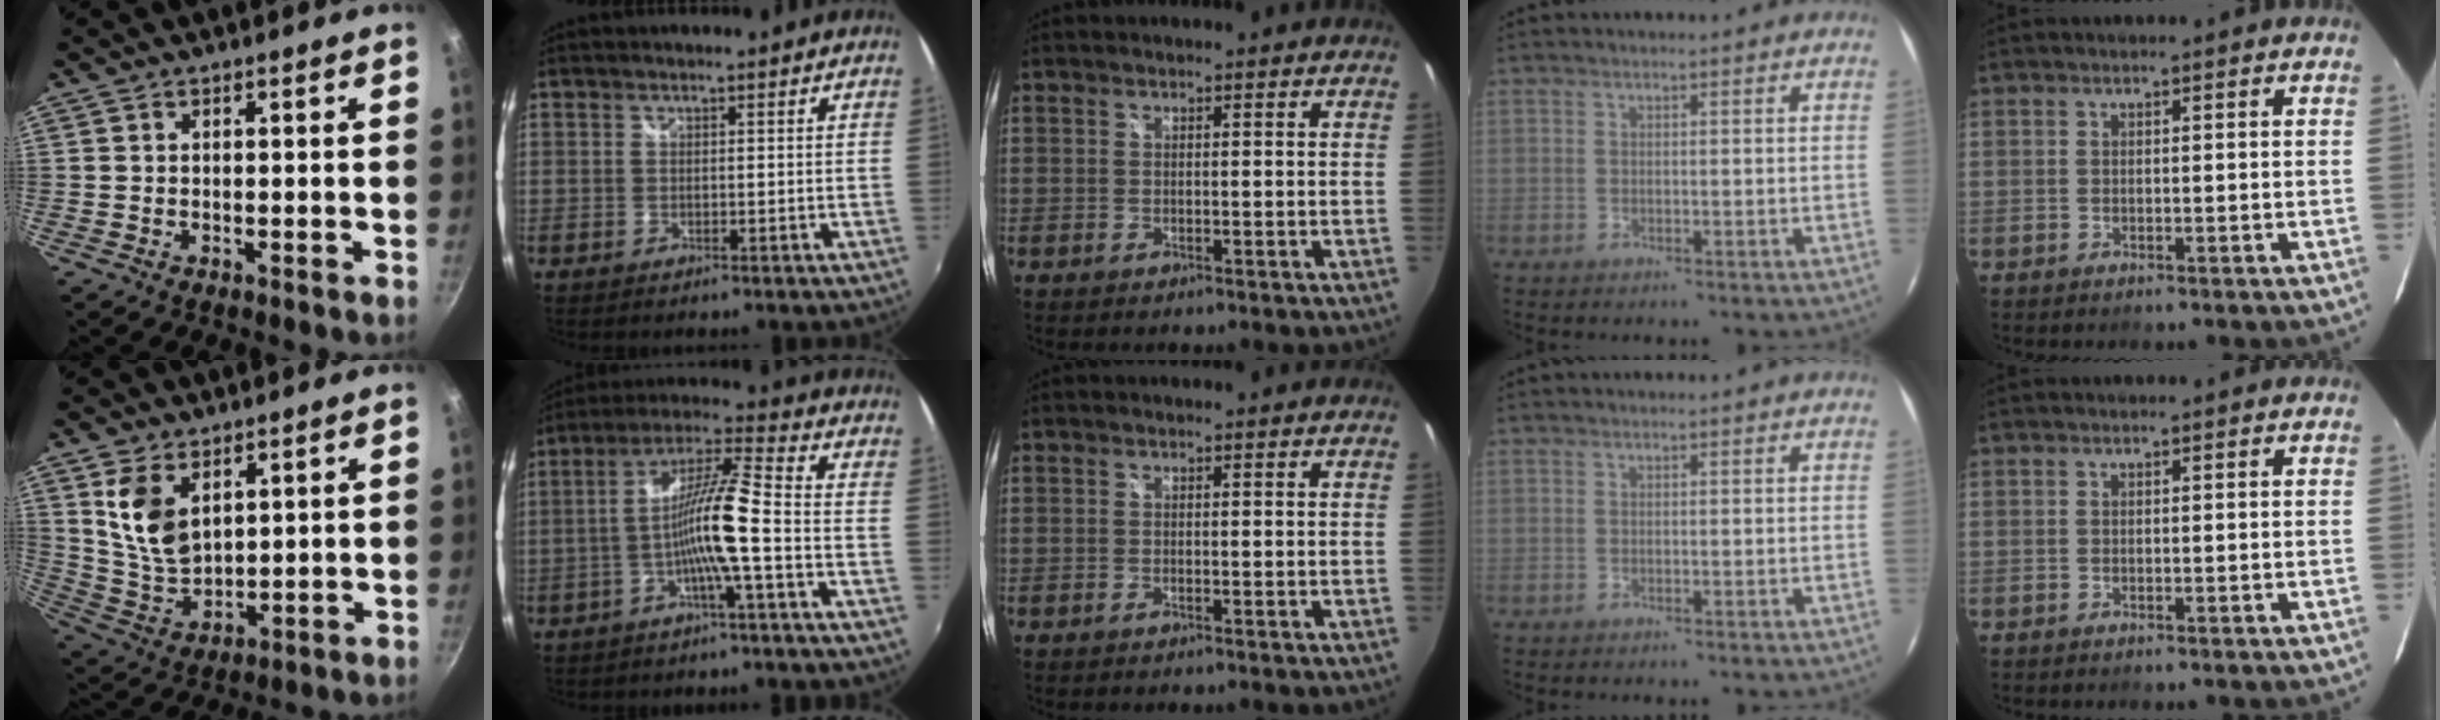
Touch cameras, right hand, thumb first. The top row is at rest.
{"thumb": {"total": 10.4, "force": [4.4, 6.4, 6.9], "torque": [-0.113, -0.033, 0.099]}, "index": {"total": 10.0, "force": [-3.6, -0.2, 9.4], "torque": [-0.187, 0.015, -0.069]}}